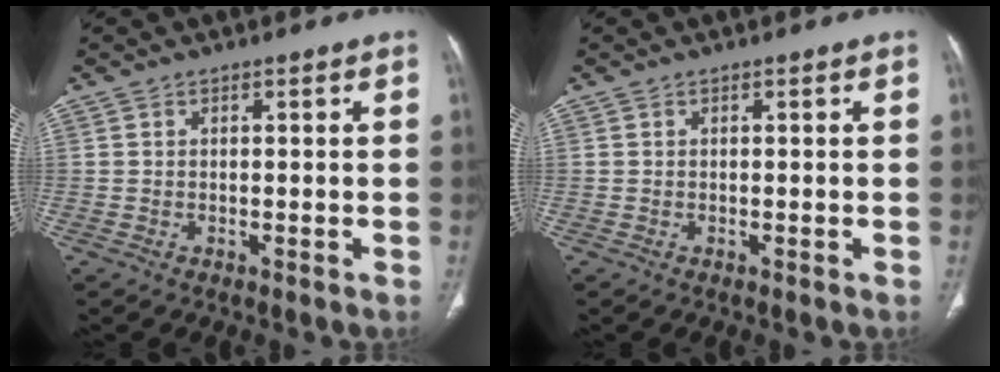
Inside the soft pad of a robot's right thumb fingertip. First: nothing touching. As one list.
[{"total": 0.0}]